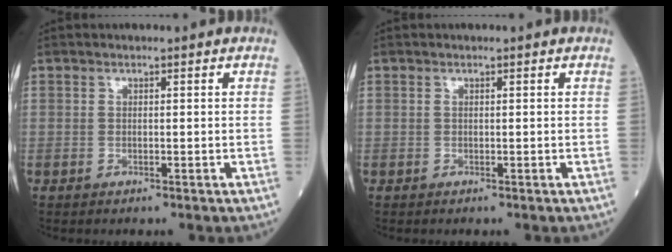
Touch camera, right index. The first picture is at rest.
{"total": 0.0}